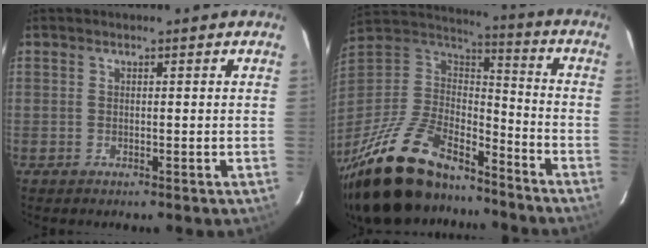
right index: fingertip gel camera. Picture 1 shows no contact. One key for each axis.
{"total": 30.5, "fx": -22.5, "fy": 12.1, "fz": 16.7, "tx": -0.349, "ty": -0.016, "tz": -0.372}